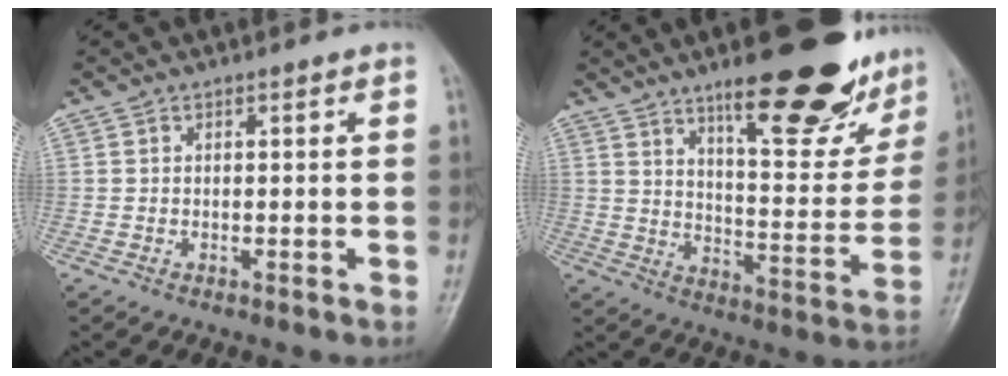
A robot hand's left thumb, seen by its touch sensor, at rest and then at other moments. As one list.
[{"total": 21.6, "force": [14.6, 6.4, 14.5], "torque": [-0.151, -0.080, 0.215]}]